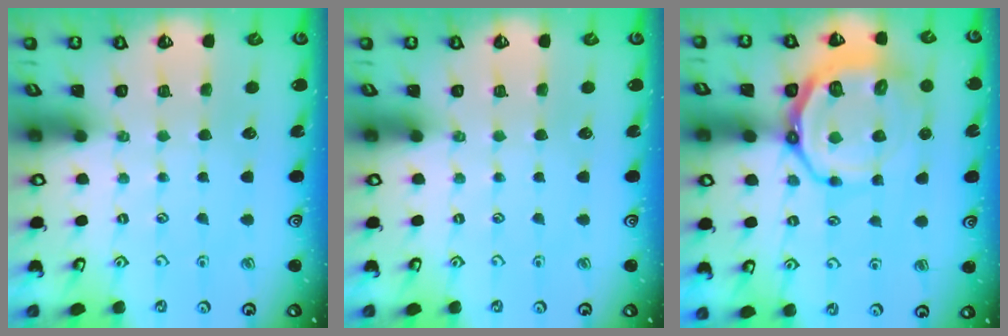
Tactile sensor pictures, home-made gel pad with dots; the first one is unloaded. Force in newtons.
{"total": 0.0}
{"total": 14.9, "press": 14.5, "slide": 3.3}